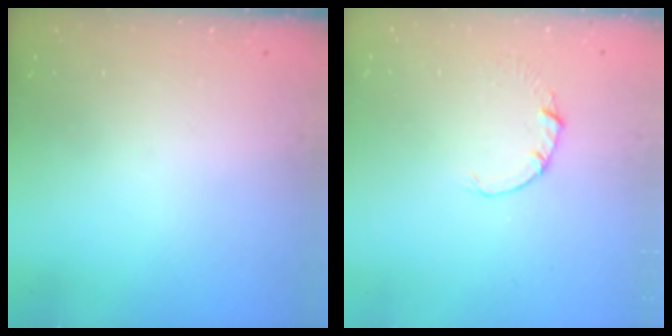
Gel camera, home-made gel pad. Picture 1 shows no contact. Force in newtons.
{"total": 0.5, "press": 0.5, "slide": 0.1}